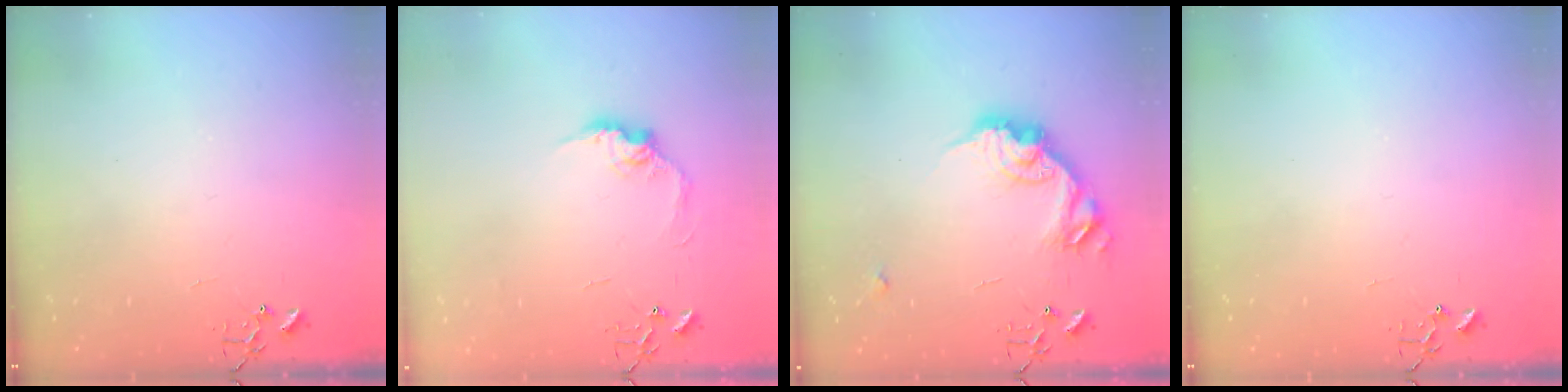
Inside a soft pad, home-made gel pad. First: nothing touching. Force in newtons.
{"total": 10.1, "press": 10.0, "slide": 0.5}
{"total": 16.0, "press": 16.0, "slide": 0.3}
{"total": 0.0}